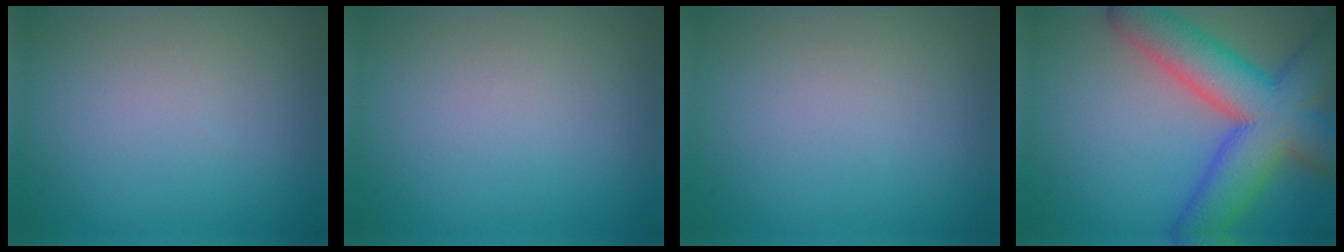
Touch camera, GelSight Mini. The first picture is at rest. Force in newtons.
{"total": 0.0}
{"total": 0.0}
{"total": 11.7, "press": 11.7, "slide": 0.6}